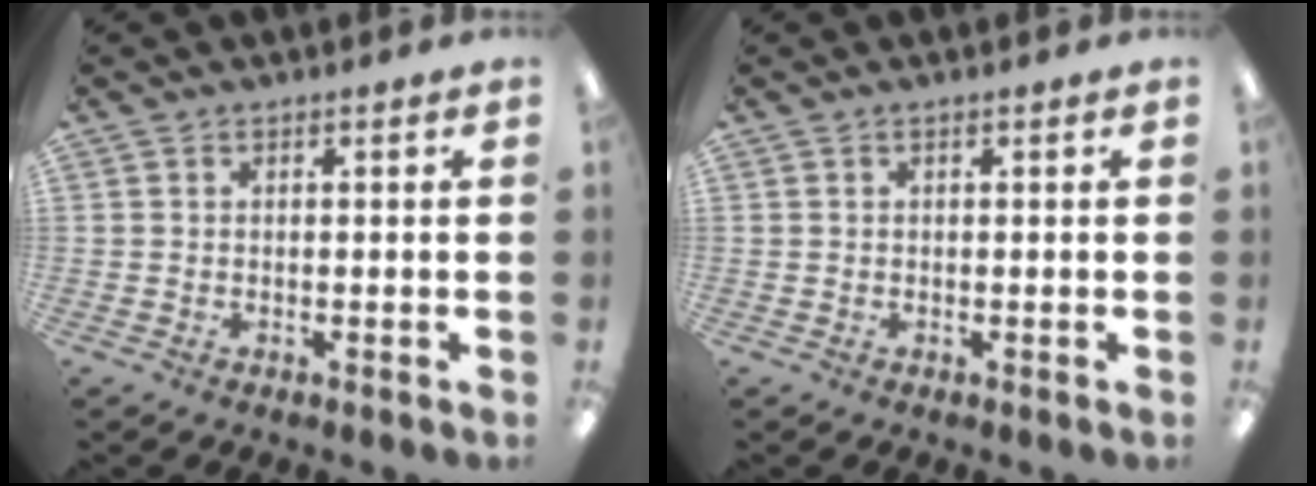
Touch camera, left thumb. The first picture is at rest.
{"total": 0.0}